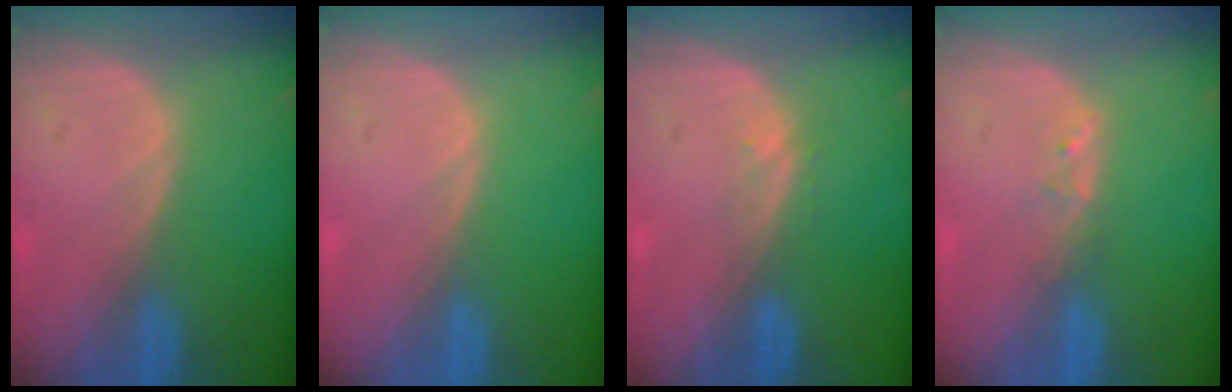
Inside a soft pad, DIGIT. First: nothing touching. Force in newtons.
{"total": 0.0}
{"total": 1.0, "press": 1.0, "slide": 0.2}
{"total": 1.2, "press": 1.1, "slide": 0.2}